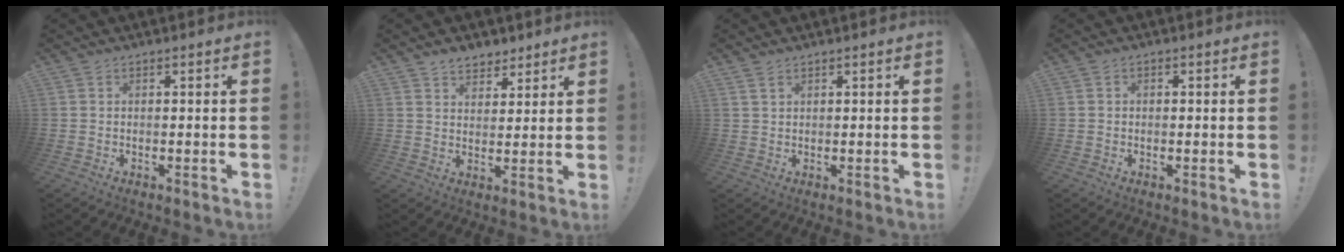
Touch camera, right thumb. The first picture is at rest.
{"total": 5.6, "force": [4.4, 3.3, 0.8], "torque": [-0.007, -0.030, 0.083]}
{"total": 2.0, "force": [1.4, 0.8, 1.2], "torque": [-0.019, -0.005, 0.026]}
{"total": 1.0, "force": [-0.4, 0.8, 0.4], "torque": [-0.006, 0.004, -0.007]}